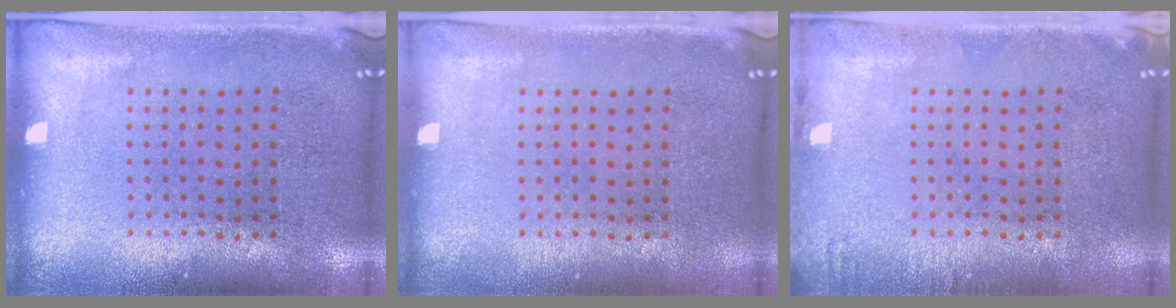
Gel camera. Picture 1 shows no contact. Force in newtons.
{"total": 0.0}
{"total": 0.8, "press": 0.8, "slide": 0.1}